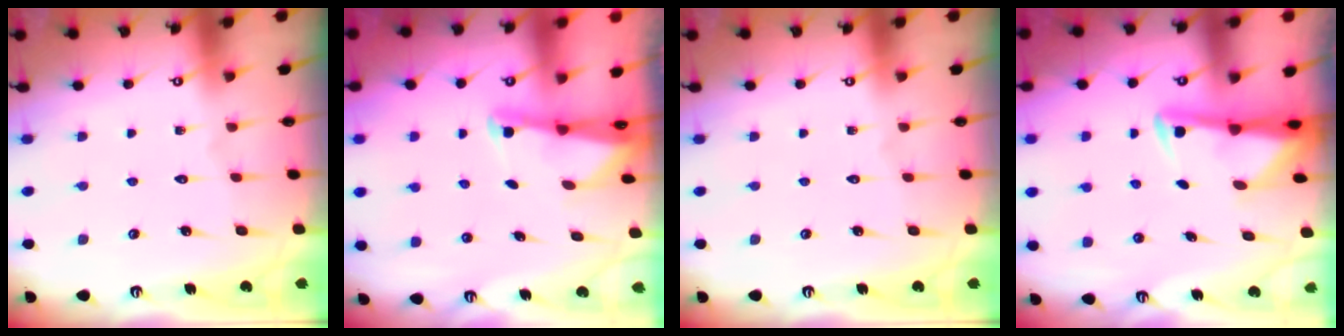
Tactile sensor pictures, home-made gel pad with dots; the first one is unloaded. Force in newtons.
{"total": 1.6, "press": 1.6, "slide": 0.3}
{"total": 0.0}
{"total": 3.0, "press": 2.9, "slide": 0.5}